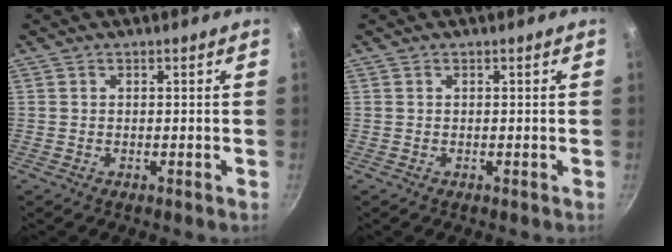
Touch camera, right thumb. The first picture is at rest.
{"total": 0.0}